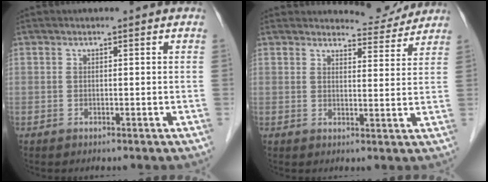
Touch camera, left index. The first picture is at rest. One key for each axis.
{"total": 5.0, "fx": 4.9, "fy": 0.9, "fz": -0.4, "tx": 0.003, "ty": -0.010, "tz": 0.056}